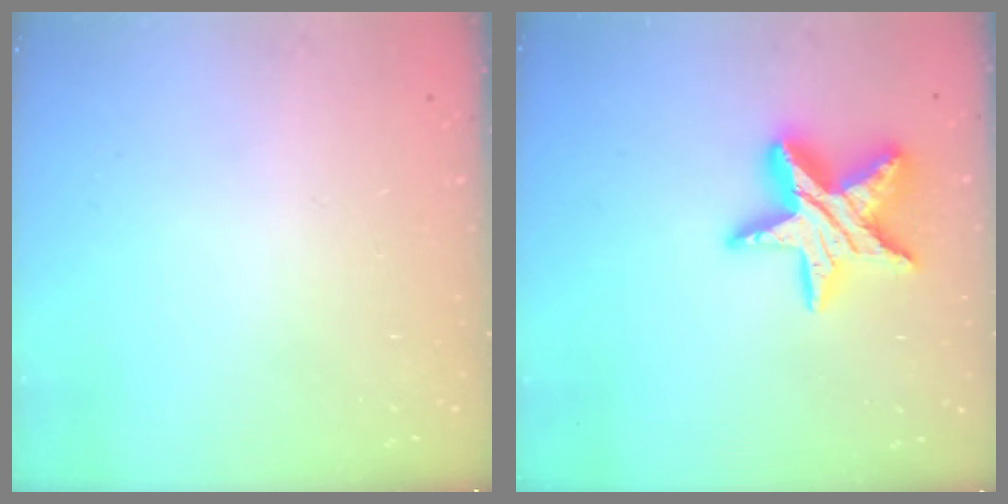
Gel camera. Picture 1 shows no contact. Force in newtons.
{"total": 16.8, "press": 16.7, "slide": 1.1}